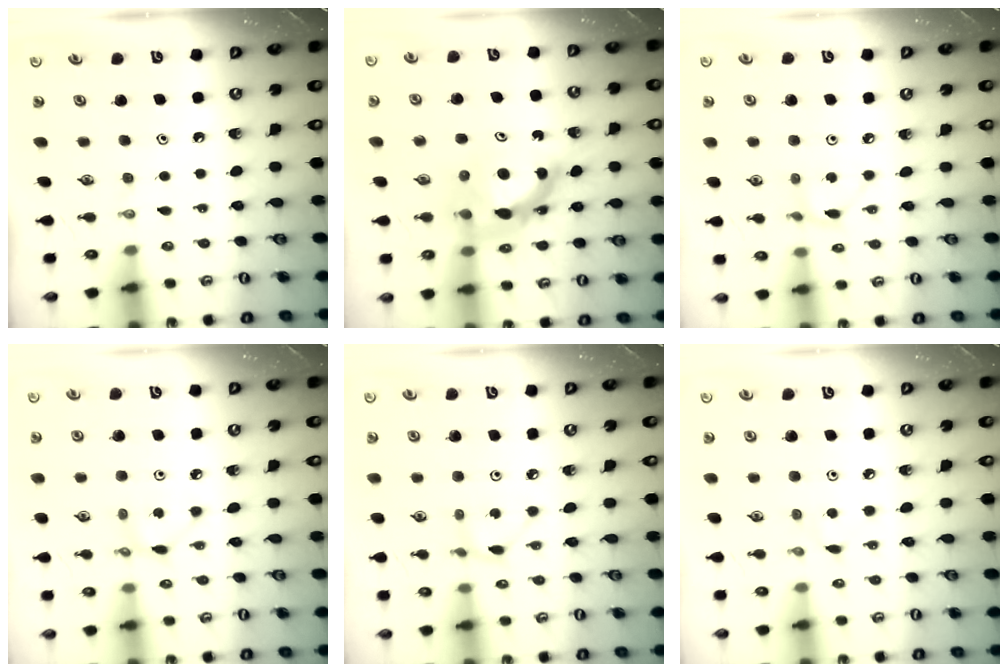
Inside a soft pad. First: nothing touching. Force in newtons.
{"total": 9.8, "press": 9.8, "slide": 0.5}
{"total": 2.7, "press": 2.7, "slide": 0.2}
{"total": 2.9, "press": 2.9, "slide": 0.1}
{"total": 2.6, "press": 2.6, "slide": 0.3}
{"total": 2.9, "press": 2.9, "slide": 0.3}